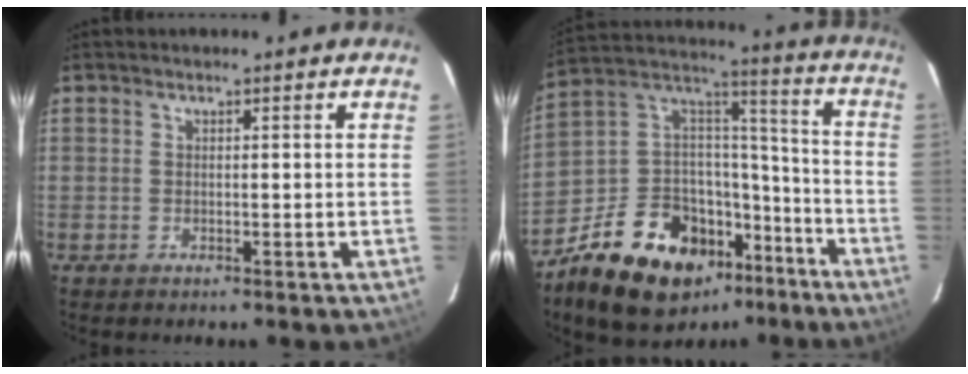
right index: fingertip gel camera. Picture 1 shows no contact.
{"total": 23.7, "force": [-13.7, 14.4, 12.8], "torque": [-0.266, 0.051, -0.207]}